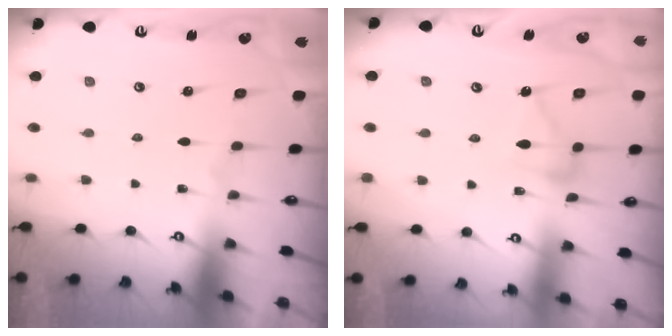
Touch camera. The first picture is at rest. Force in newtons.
{"total": 10.4, "press": 10.4, "slide": 0.6}